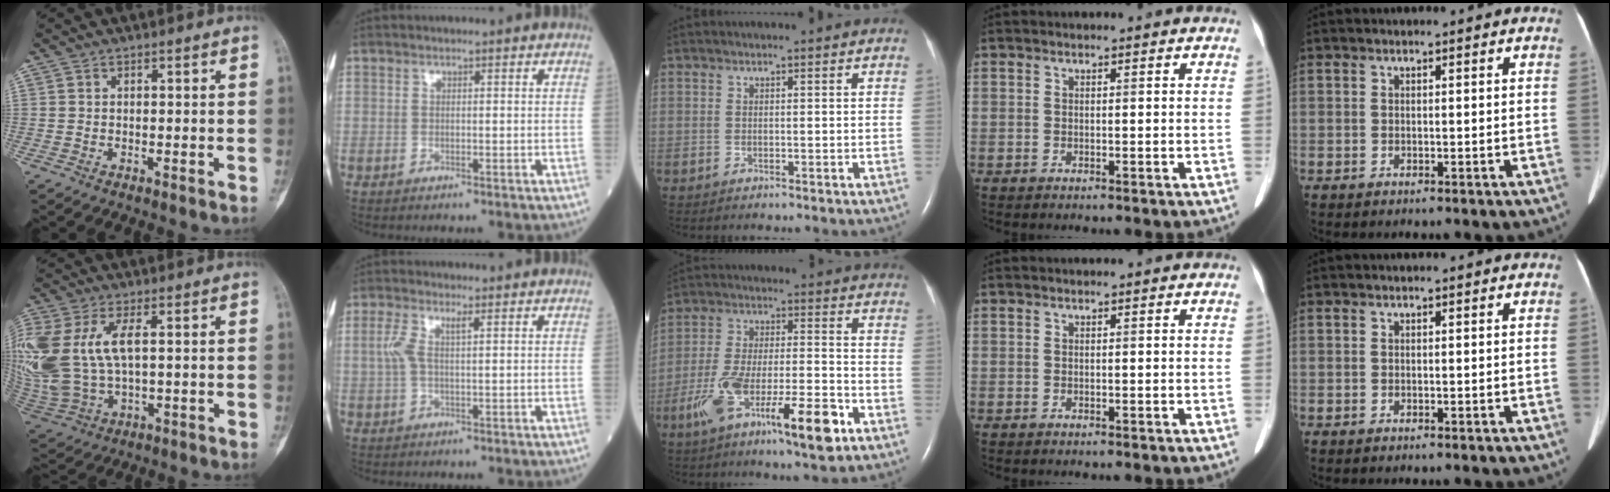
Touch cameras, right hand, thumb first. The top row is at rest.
{"thumb": {"total": 19.6, "force": [2.9, 10.9, 16.1], "torque": [-0.400, -0.008, 0.065]}, "index": {"total": 3.8, "force": [1.1, 1.0, 3.5], "torque": [-0.093, 0.018, 0.023]}, "middle": {"total": 15.9, "force": [-7.9, 2.9, 13.4], "torque": [-0.230, -0.003, -0.126]}}